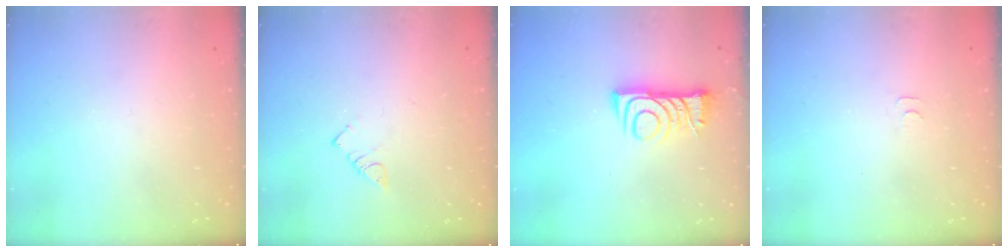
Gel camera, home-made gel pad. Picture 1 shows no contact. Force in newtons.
{"total": 2.8, "press": 2.8, "slide": 0.3}
{"total": 8.5, "press": 8.4, "slide": 0.8}
{"total": 3.1, "press": 3.1, "slide": 0.4}